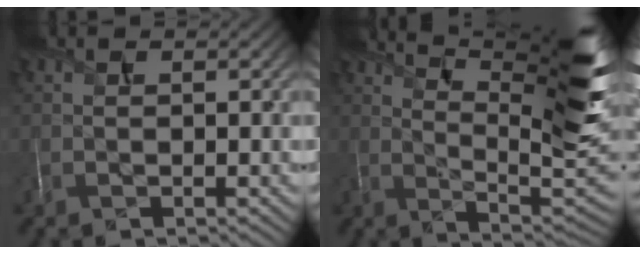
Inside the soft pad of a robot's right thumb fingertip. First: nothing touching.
{"total": 16.1, "force": [9.2, 4.0, 12.6], "torque": [-0.195, 0.011, 0.144]}